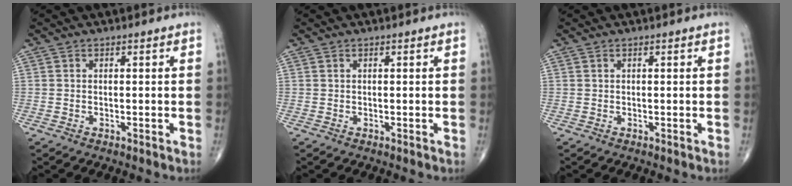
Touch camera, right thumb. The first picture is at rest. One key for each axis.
{"total": 0.0}
{"total": 0.0}